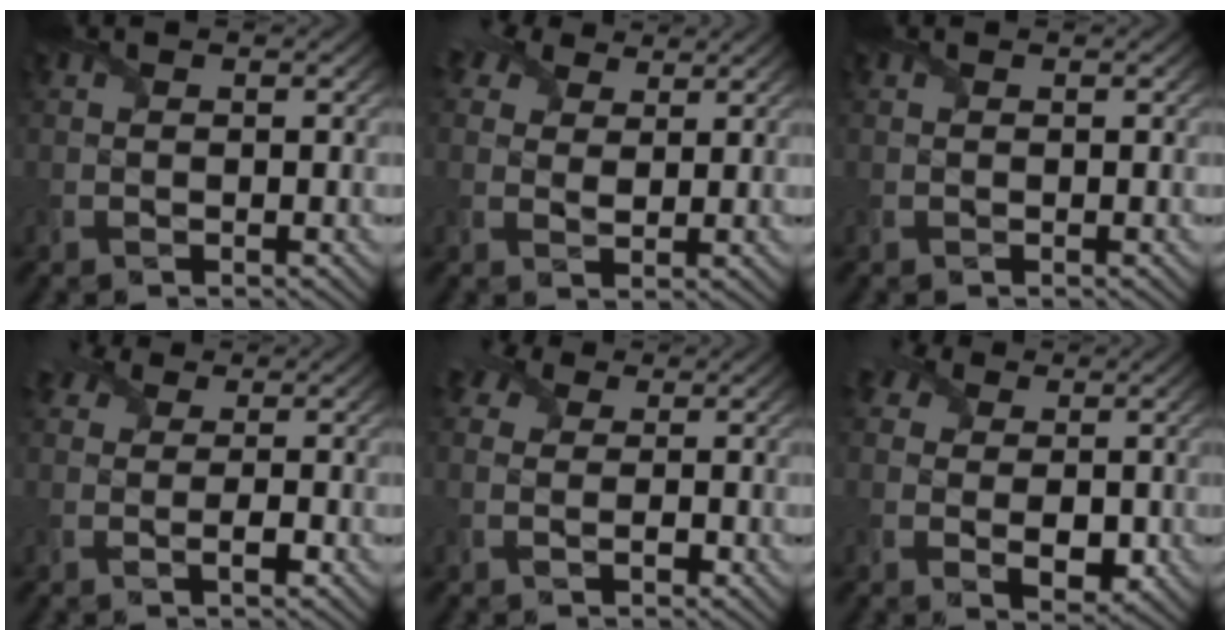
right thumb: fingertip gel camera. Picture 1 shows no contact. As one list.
[{"total": 5.1, "force": [3.3, 3.0, 2.4], "torque": [-0.057, 0.012, 0.052]}, {"total": 0.0}, {"total": 3.3, "force": [0.1, 2.3, 2.4], "torque": [-0.038, 0.002, -0.008]}, {"total": 5.3, "force": [0.2, 4.1, 3.3], "torque": [-0.070, 0.008, -0.009]}, {"total": 7.4, "force": [0.7, 5.7, 4.6], "torque": [-0.100, -0.009, 0.014]}]